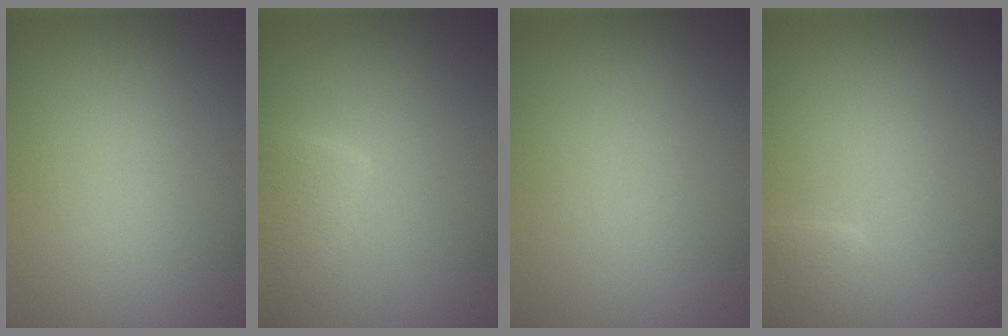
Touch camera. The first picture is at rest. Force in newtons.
{"total": 2.5, "press": 2.5, "slide": 0.2}
{"total": 0.0}
{"total": 1.3, "press": 1.3, "slide": 0.1}